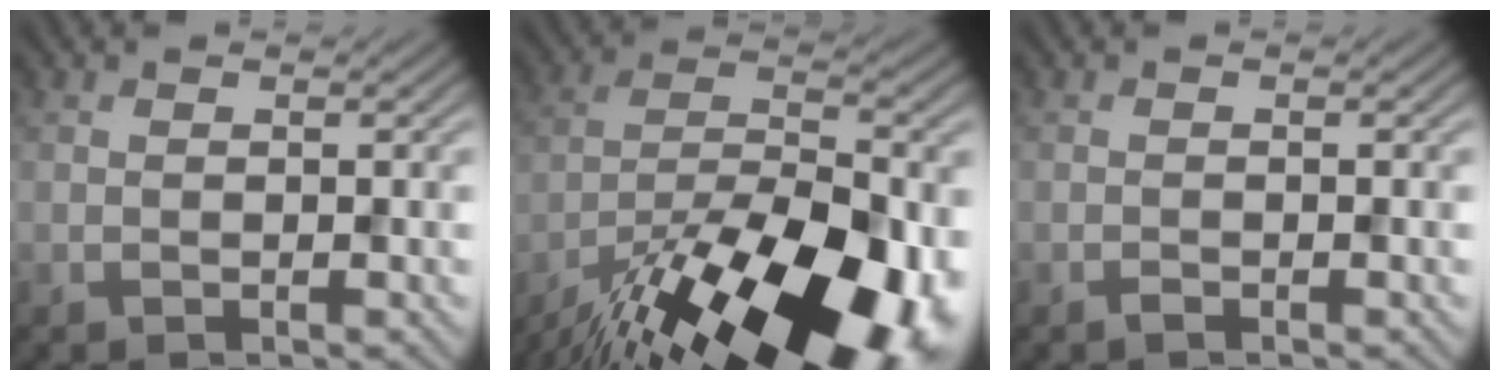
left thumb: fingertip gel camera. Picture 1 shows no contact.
{"total": 20.5, "force": [-13.2, 7.5, 13.7], "torque": [-0.230, -0.039, -0.213]}
{"total": 0.6, "force": [-0.6, 0.0, 0.3], "torque": [-0.006, 0.002, -0.010]}